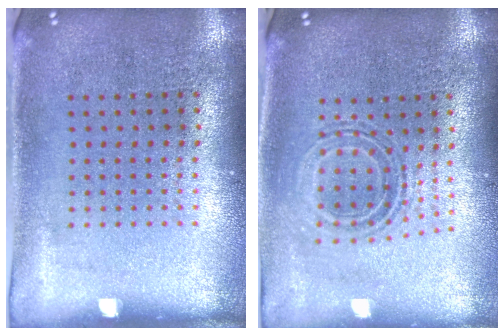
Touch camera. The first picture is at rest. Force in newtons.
{"total": 0.9, "press": 0.8, "slide": 0.3}